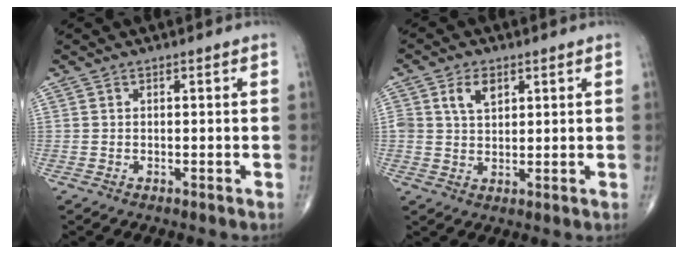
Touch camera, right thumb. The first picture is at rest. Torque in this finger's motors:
{"motor_torque": [0.72, 0.89, 0.43, 0.01, 0.23]}